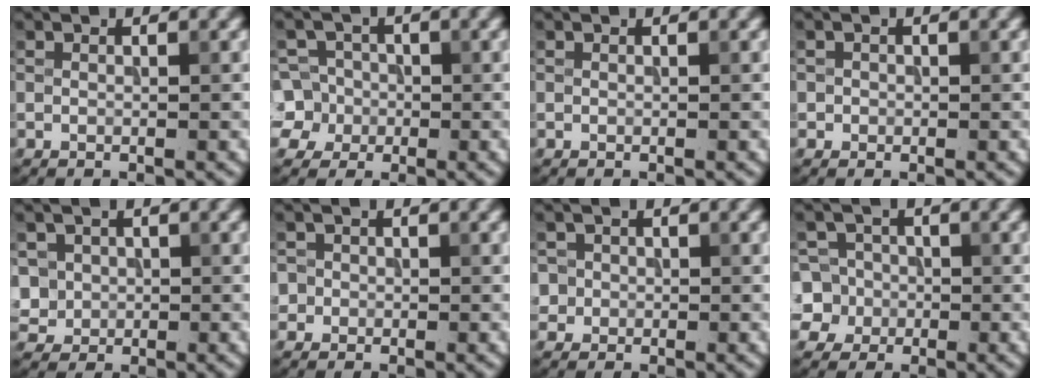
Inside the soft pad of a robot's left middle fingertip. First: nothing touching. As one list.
[{"total": 5.8, "force": [-1.5, 5.4, 1.3], "torque": [-0.014, 0.018, -0.052]}, {"total": 0.0}, {"total": 0.7, "force": [-0.1, 0.6, -0.2], "torque": [0.012, -0.001, -0.003]}, {"total": 2.9, "force": [0.1, 2.8, 0.7], "torque": [-0.010, 0.008, 0.005]}, {"total": 1.4, "force": [-0.2, 1.4, -0.1], "torque": [0.020, 0.004, -0.007]}, {"total": 2.0, "force": [-0.1, 2.0, 0.1], "torque": [0.012, 0.010, -0.007]}, {"total": 6.8, "force": [-1.6, 6.4, 1.6], "torque": [-0.027, 0.019, -0.059]}]